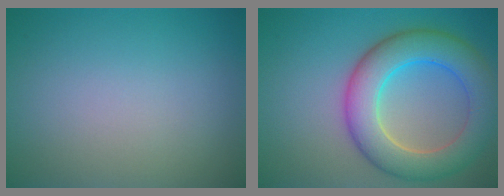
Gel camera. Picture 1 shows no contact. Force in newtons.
{"total": 8.1, "press": 8.1, "slide": 0.7}